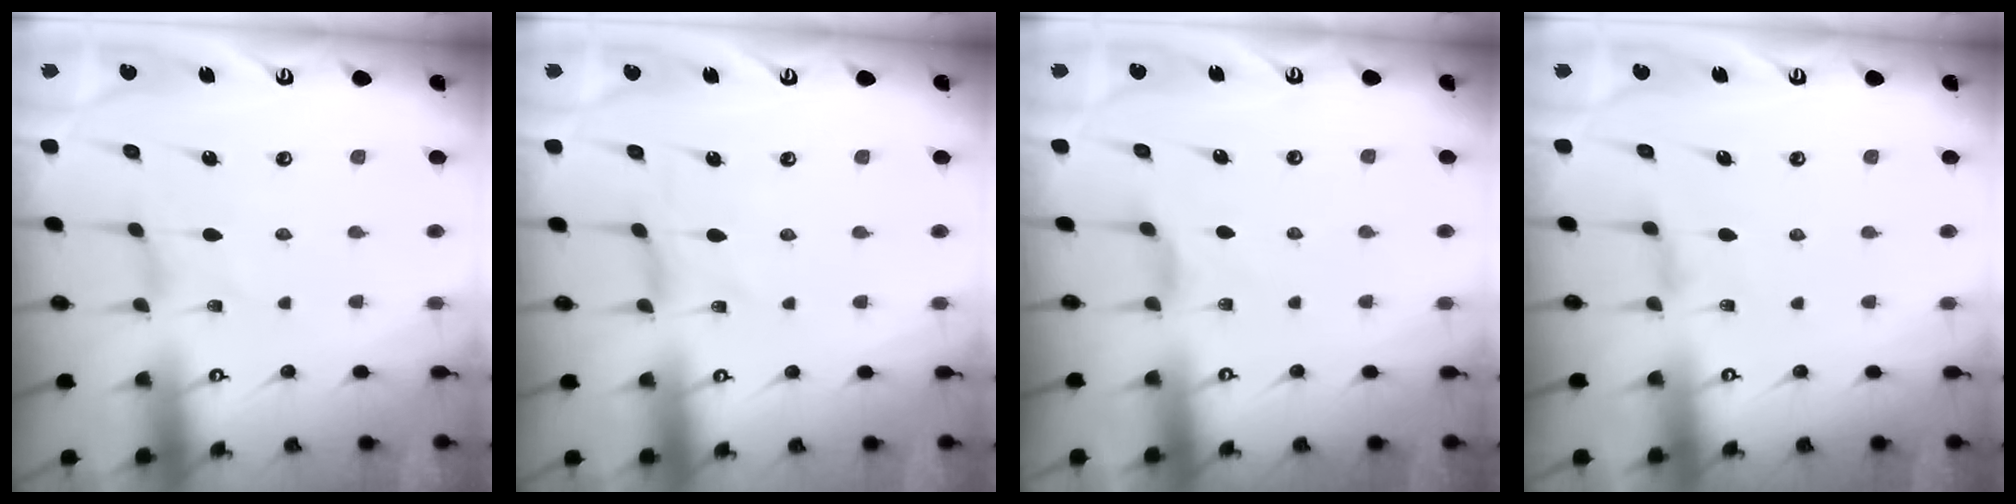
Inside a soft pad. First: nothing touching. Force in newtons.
{"total": 0.0}
{"total": 2.4, "press": 2.3, "slide": 0.3}
{"total": 3.0, "press": 2.9, "slide": 0.5}